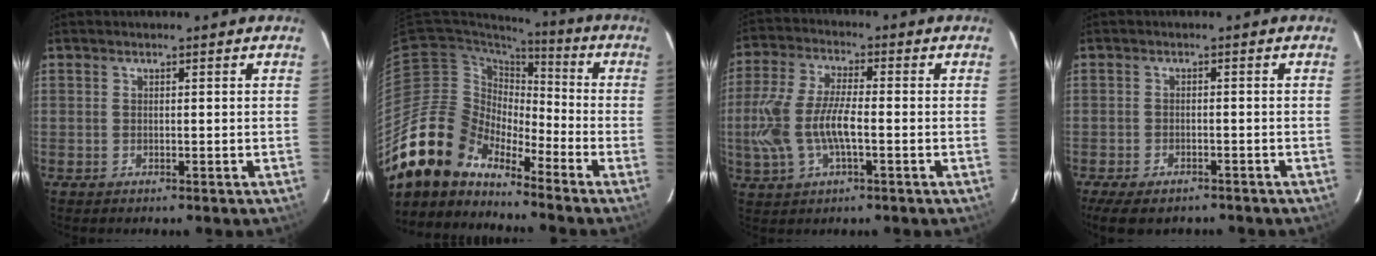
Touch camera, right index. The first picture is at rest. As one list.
[{"total": 14.0, "force": [-12.3, 6.2, 2.4], "torque": [-0.048, 0.020, -0.233]}, {"total": 12.2, "force": [-2.2, 4.8, 11.0], "torque": [-0.239, -0.001, -0.042]}, {"total": 4.7, "force": [-3.2, 2.1, 2.7], "torque": [-0.062, -0.019, -0.052]}]